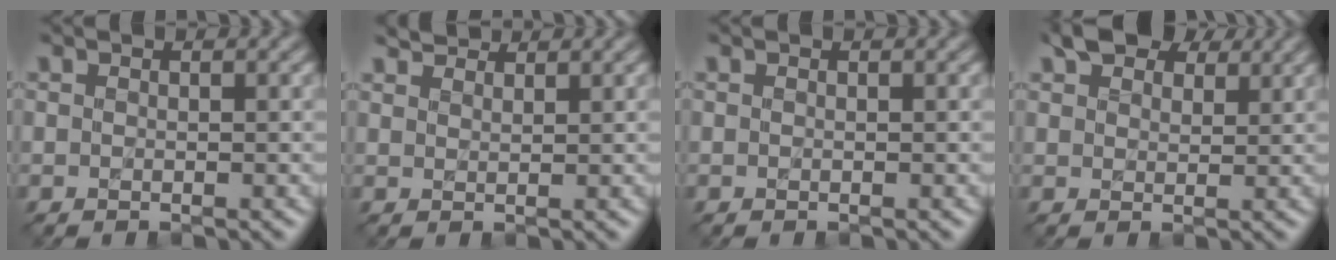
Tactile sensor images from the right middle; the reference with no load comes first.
{"total": 2.5, "force": [2.5, 0.2, 0.0], "torque": [0.000, 0.001, 0.041]}
{"total": 0.0}
{"total": 4.6, "force": [3.8, 2.1, 1.6], "torque": [-0.025, 0.012, 0.060]}